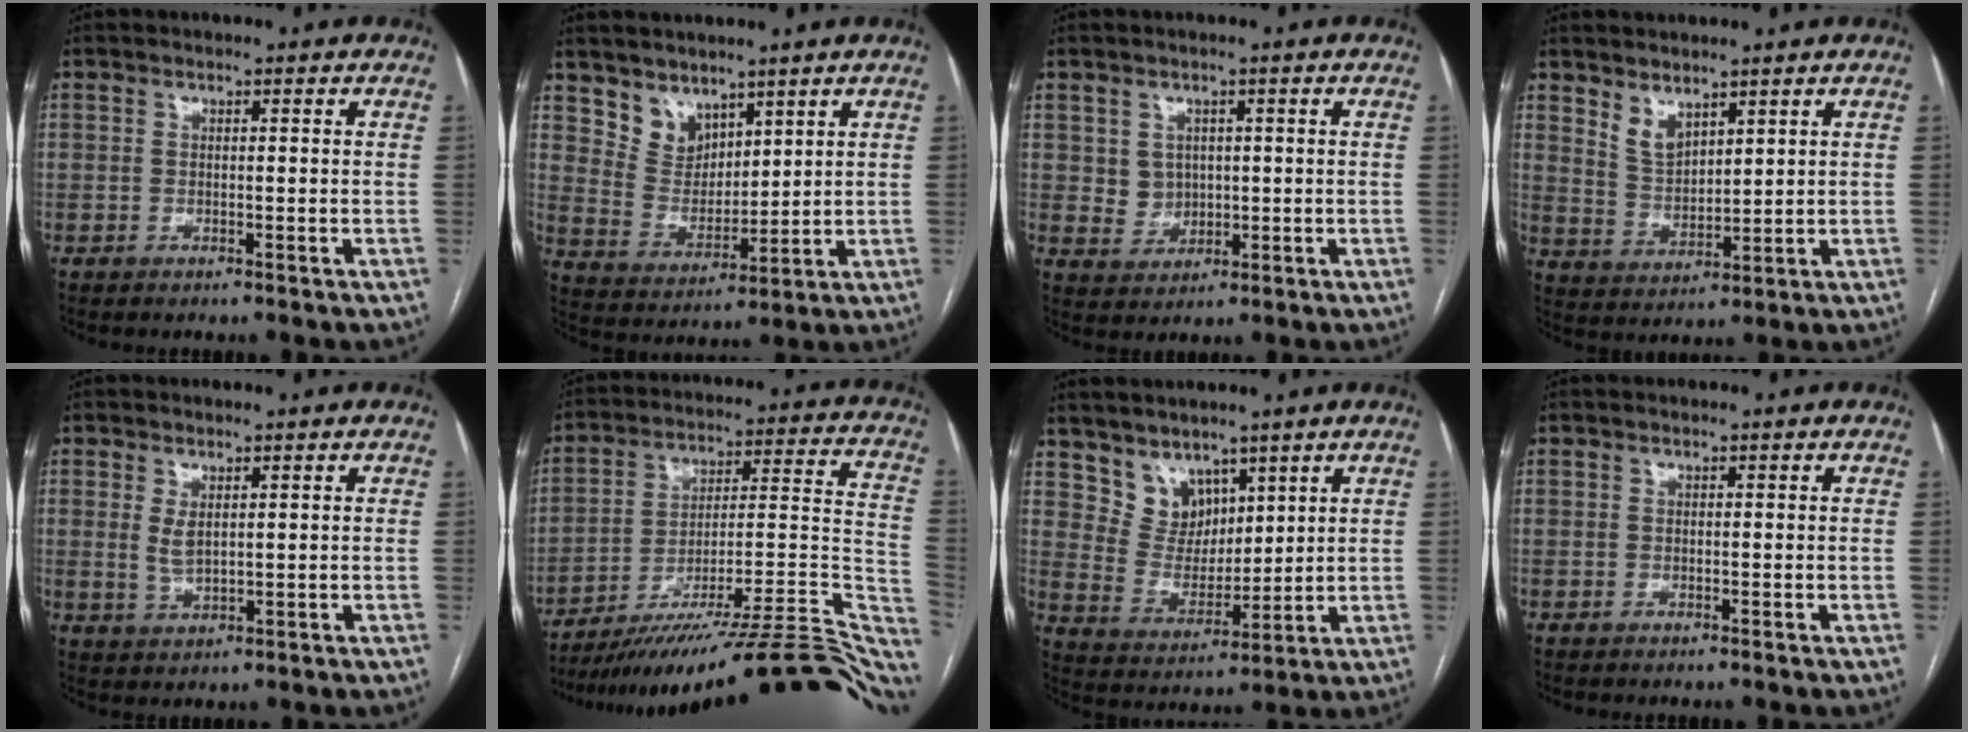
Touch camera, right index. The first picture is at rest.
{"total": 6.5, "force": [4.8, 4.2, 1.3], "torque": [-0.030, 0.005, 0.106]}
{"total": 3.9, "force": [0.8, 3.7, 1.1], "torque": [-0.017, 0.010, 0.022]}
{"total": 4.6, "force": [3.5, 2.1, 2.2], "torque": [-0.048, -0.004, 0.080]}
{"total": 3.0, "force": [0.8, 1.4, 2.5], "torque": [-0.053, -0.004, 0.024]}
{"total": 31.9, "force": [-26.0, 4.1, 18.1], "torque": [-0.161, -0.003, -0.363]}
{"total": 7.0, "force": [5.0, 4.7, 1.4], "torque": [-0.032, 0.011, 0.109]}
{"total": 0.0}